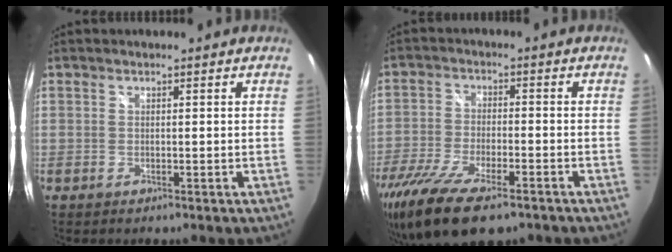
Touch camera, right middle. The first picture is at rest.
{"total": 14.9, "force": [-10.5, 4.7, 9.4], "torque": [-0.208, -0.052, -0.191]}